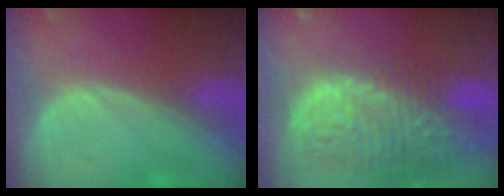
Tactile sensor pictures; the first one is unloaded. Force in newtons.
{"total": 15.0, "press": 12.4, "slide": 8.4}